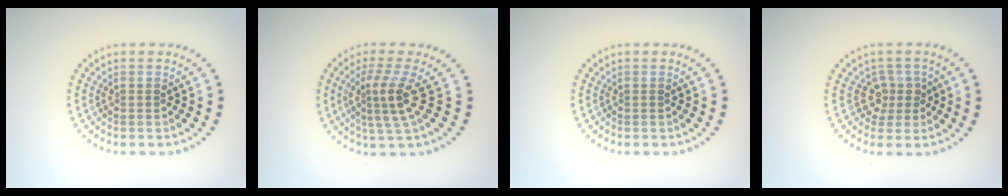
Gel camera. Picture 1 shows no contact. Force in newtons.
{"total": 3.3, "press": 2.4, "slide": 2.3}
{"total": 0.0}
{"total": 2.1, "press": 1.6, "slide": 1.3}